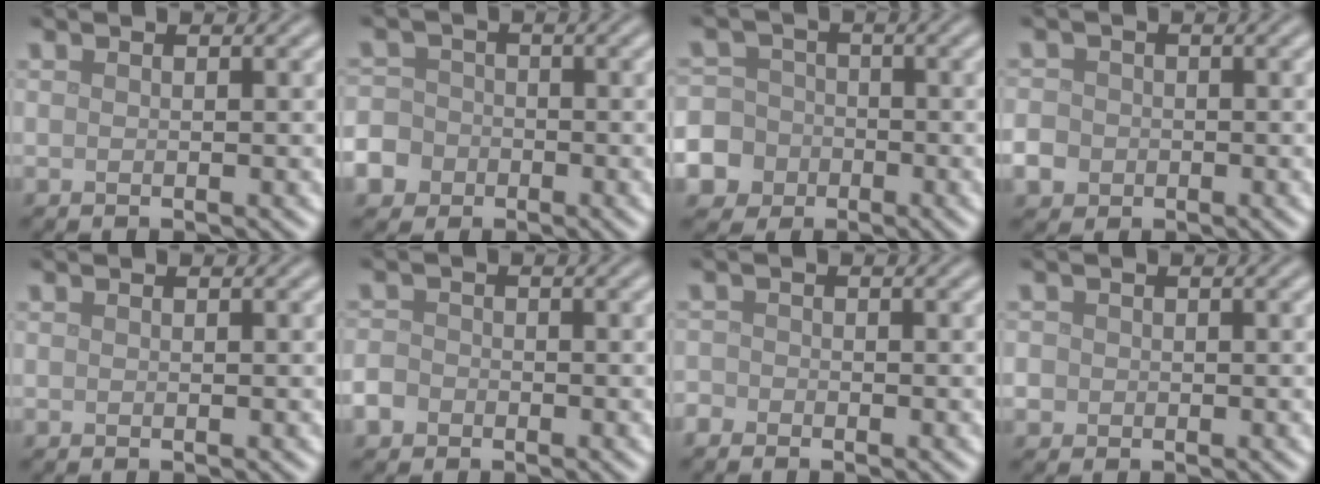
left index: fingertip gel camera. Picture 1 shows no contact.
{"total": 6.9, "force": [-3.6, 5.7, 1.6], "torque": [-0.043, -0.015, -0.082]}
{"total": 9.9, "force": [-4.5, 8.6, 1.9], "torque": [-0.058, -0.023, -0.109]}
{"total": 3.5, "force": [-1.4, 3.0, 1.1], "torque": [-0.015, -0.005, -0.034]}
{"total": 0.0}
{"total": 1.9, "force": [-1.1, 1.4, 0.6], "torque": [-0.010, 0.000, -0.026]}
{"total": 1.0, "force": [-0.8, 0.5, 0.0], "torque": [0.004, 0.001, -0.020]}
{"total": 2.1, "force": [-0.2, 2.0, 0.6], "torque": [-0.003, 0.005, -0.010]}